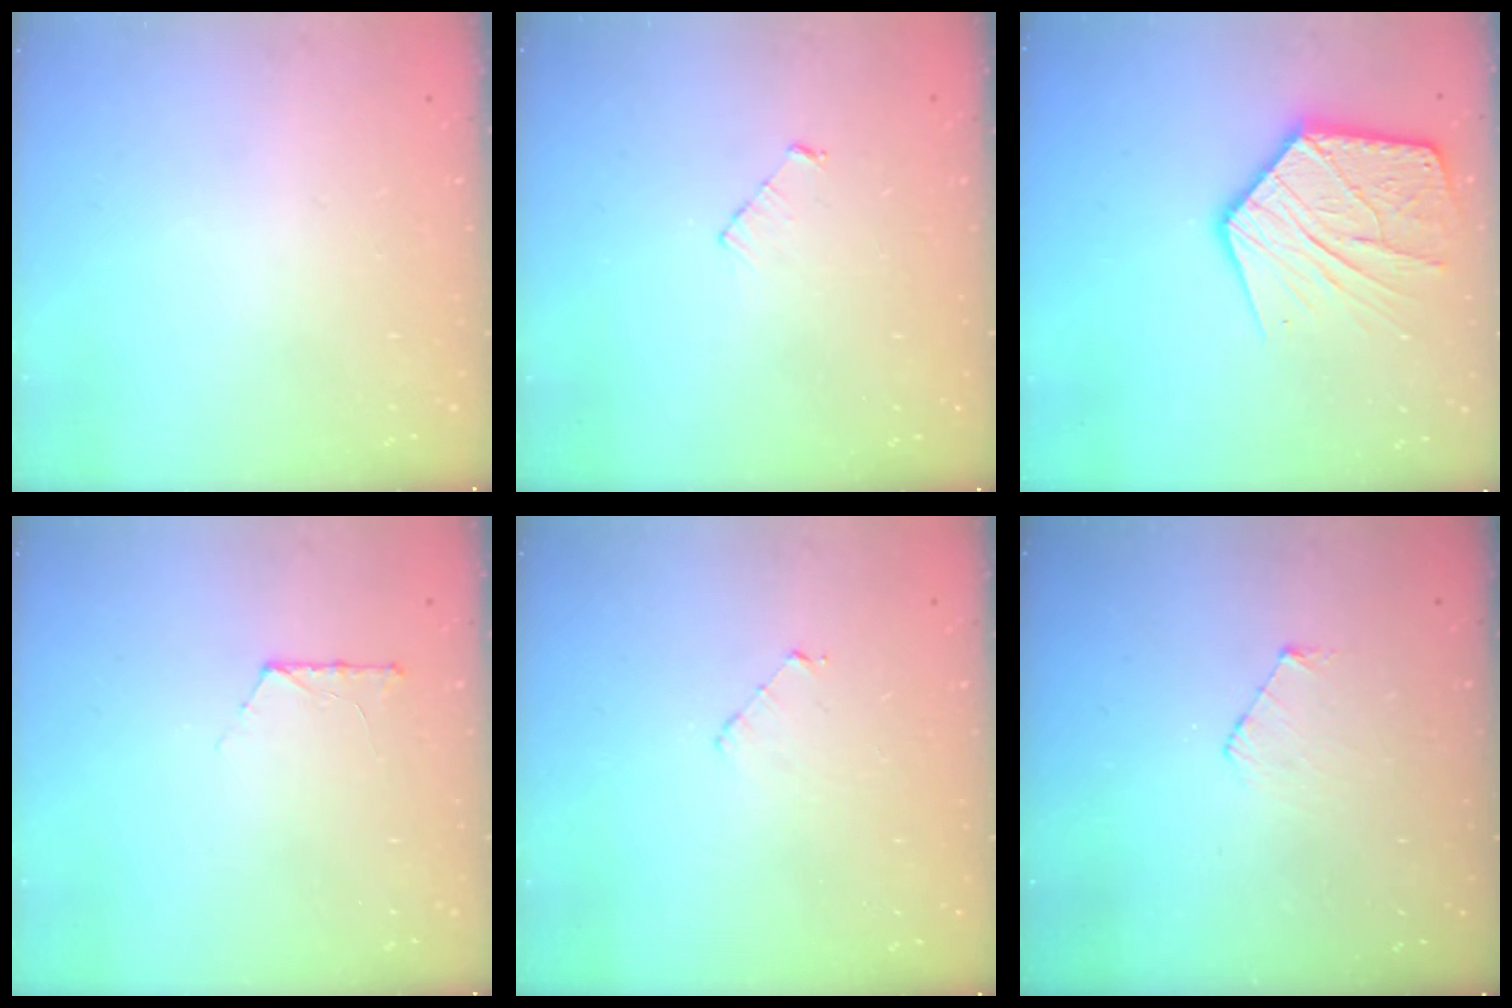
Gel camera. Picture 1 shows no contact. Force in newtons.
{"total": 3.4, "press": 3.4, "slide": 0.3}
{"total": 18.7, "press": 18.7, "slide": 1.7}
{"total": 6.0, "press": 6.0, "slide": 0.7}
{"total": 3.5, "press": 3.5, "slide": 0.3}
{"total": 5.5, "press": 5.5, "slide": 0.5}